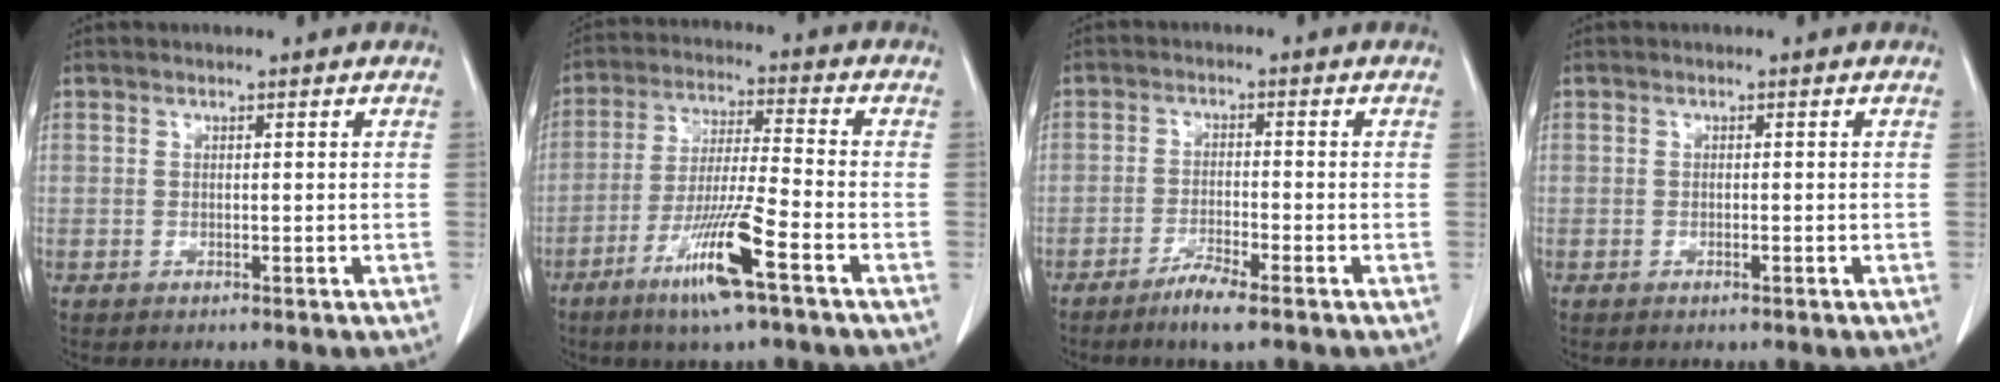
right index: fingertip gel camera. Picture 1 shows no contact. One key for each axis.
{"total": 11.4, "fx": -6.0, "fy": -0.2, "fz": 9.7, "tx": -0.187, "ty": -0.020, "tz": -0.114}
{"total": 4.3, "fx": -3.1, "fy": 0.0, "fz": 3.0, "tx": -0.059, "ty": -0.008, "tz": -0.059}
{"total": 0.5, "fx": -0.3, "fy": 0.1, "fz": 0.4, "tx": -0.006, "ty": 0.000, "tz": -0.003}